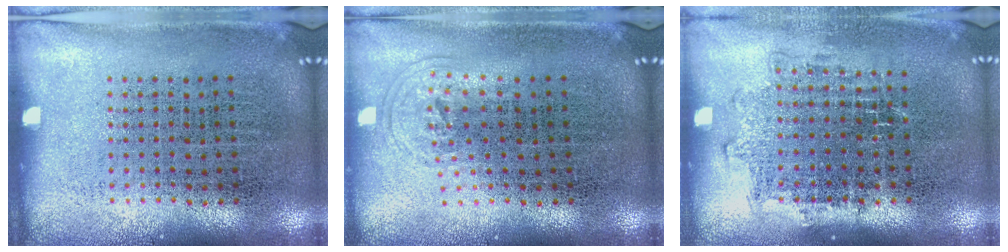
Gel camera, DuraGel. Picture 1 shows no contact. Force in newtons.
{"total": 0.8, "press": 0.6, "slide": 0.6}
{"total": 1.3, "press": 1.1, "slide": 0.7}